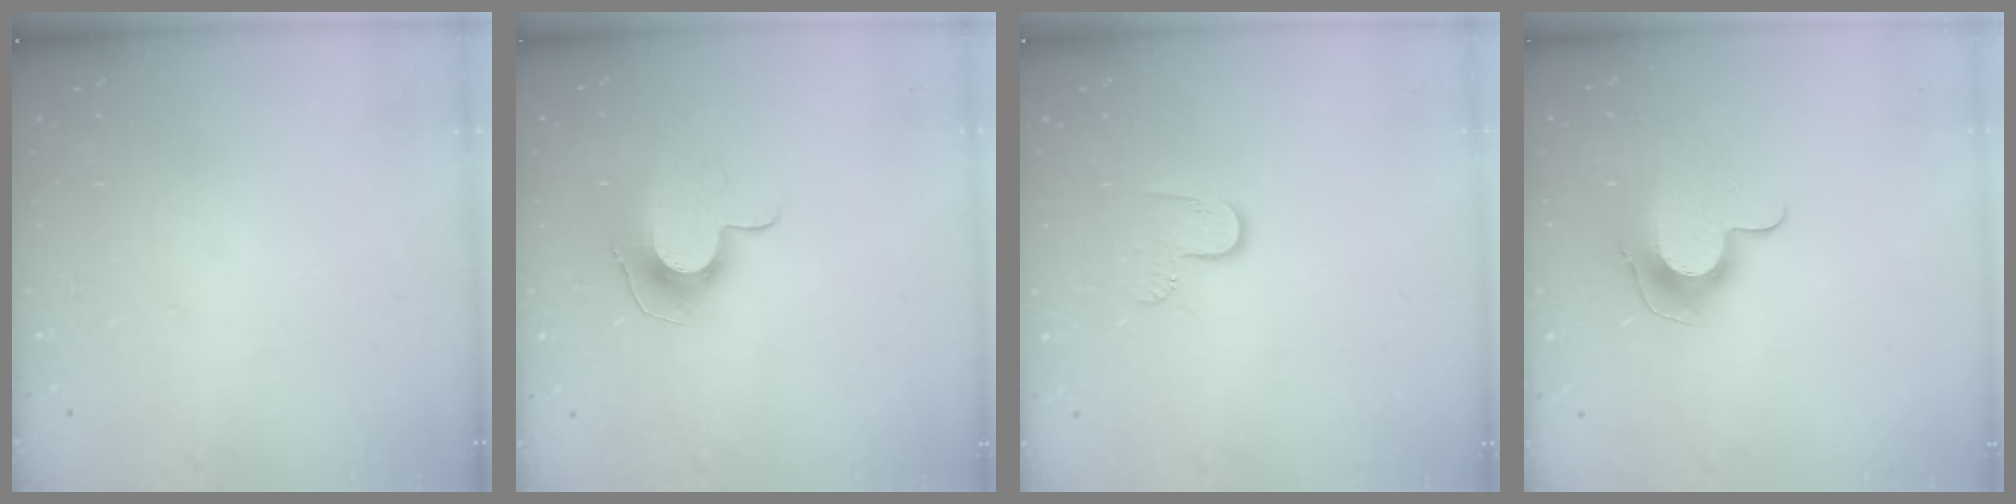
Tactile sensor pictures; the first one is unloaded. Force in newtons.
{"total": 11.2, "press": 11.1, "slide": 0.5}
{"total": 5.2, "press": 5.2, "slide": 0.5}
{"total": 10.5, "press": 10.5, "slide": 0.1}